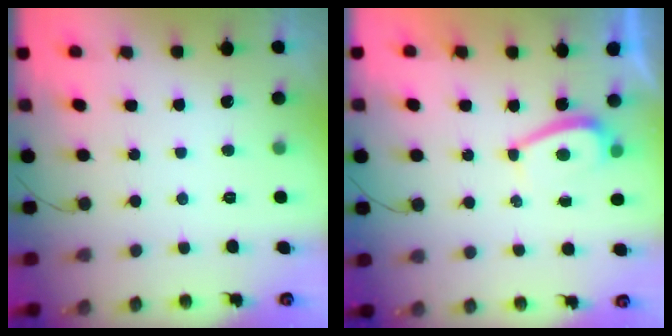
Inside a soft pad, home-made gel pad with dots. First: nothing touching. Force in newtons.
{"total": 2.4, "press": 2.3, "slide": 0.6}